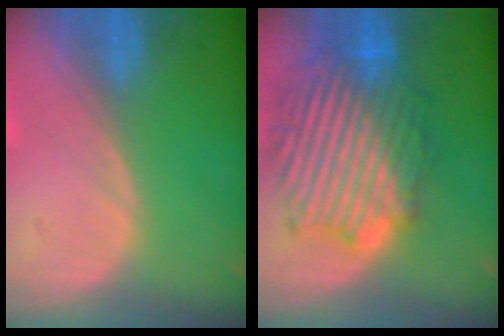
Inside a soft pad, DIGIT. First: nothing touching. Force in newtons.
{"total": 12.7, "press": 12.6, "slide": 1.1}